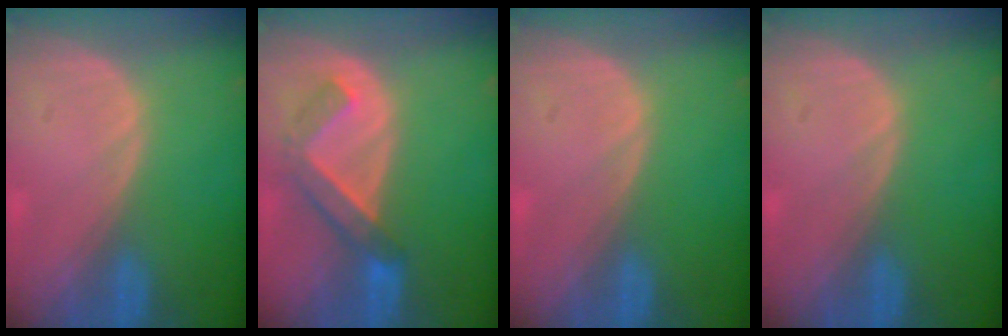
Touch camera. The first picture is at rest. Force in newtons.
{"total": 5.3, "press": 5.3, "slide": 0.2}
{"total": 0.0}
{"total": 0.0}